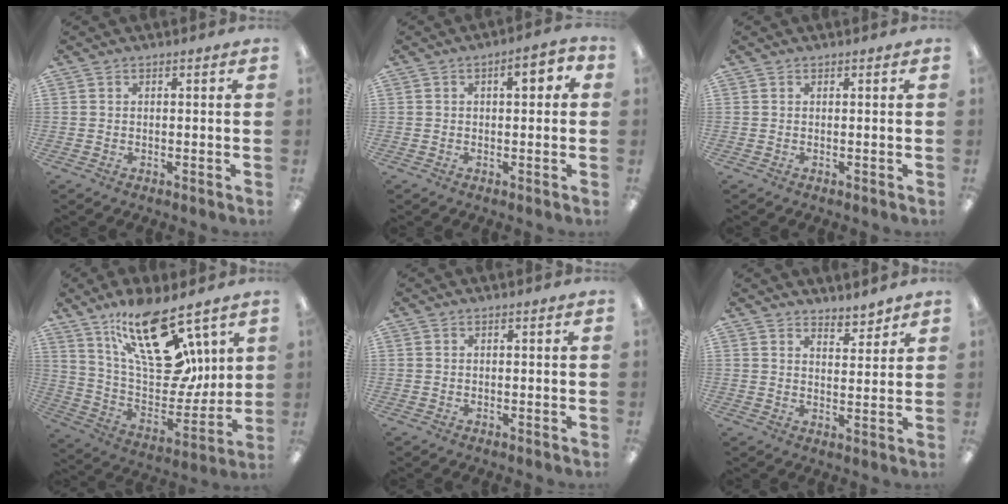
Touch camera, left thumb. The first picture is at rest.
{"total": 5.8, "force": [1.2, 2.7, 5.0], "torque": [-0.065, 0.003, 0.012]}
{"total": 0.0}
{"total": 24.4, "force": [14.3, 10.7, 16.7], "torque": [-0.292, -0.083, 0.243]}
{"total": 0.0}
{"total": 4.2, "force": [4.0, 1.0, 0.6], "torque": [0.006, -0.030, 0.071]}